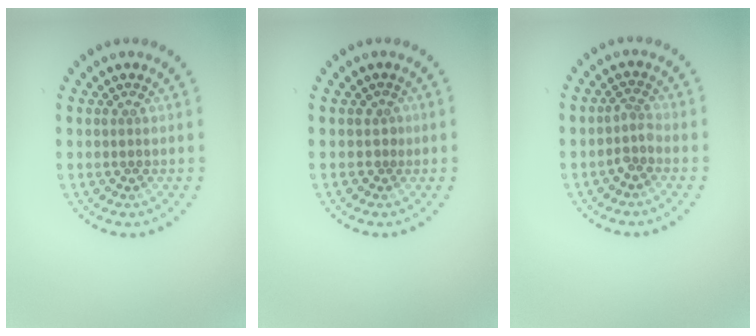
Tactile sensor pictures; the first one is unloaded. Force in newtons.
{"total": 0.5, "press": 0.3, "slide": 0.4}
{"total": 1.6, "press": 1.2, "slide": 1.0}